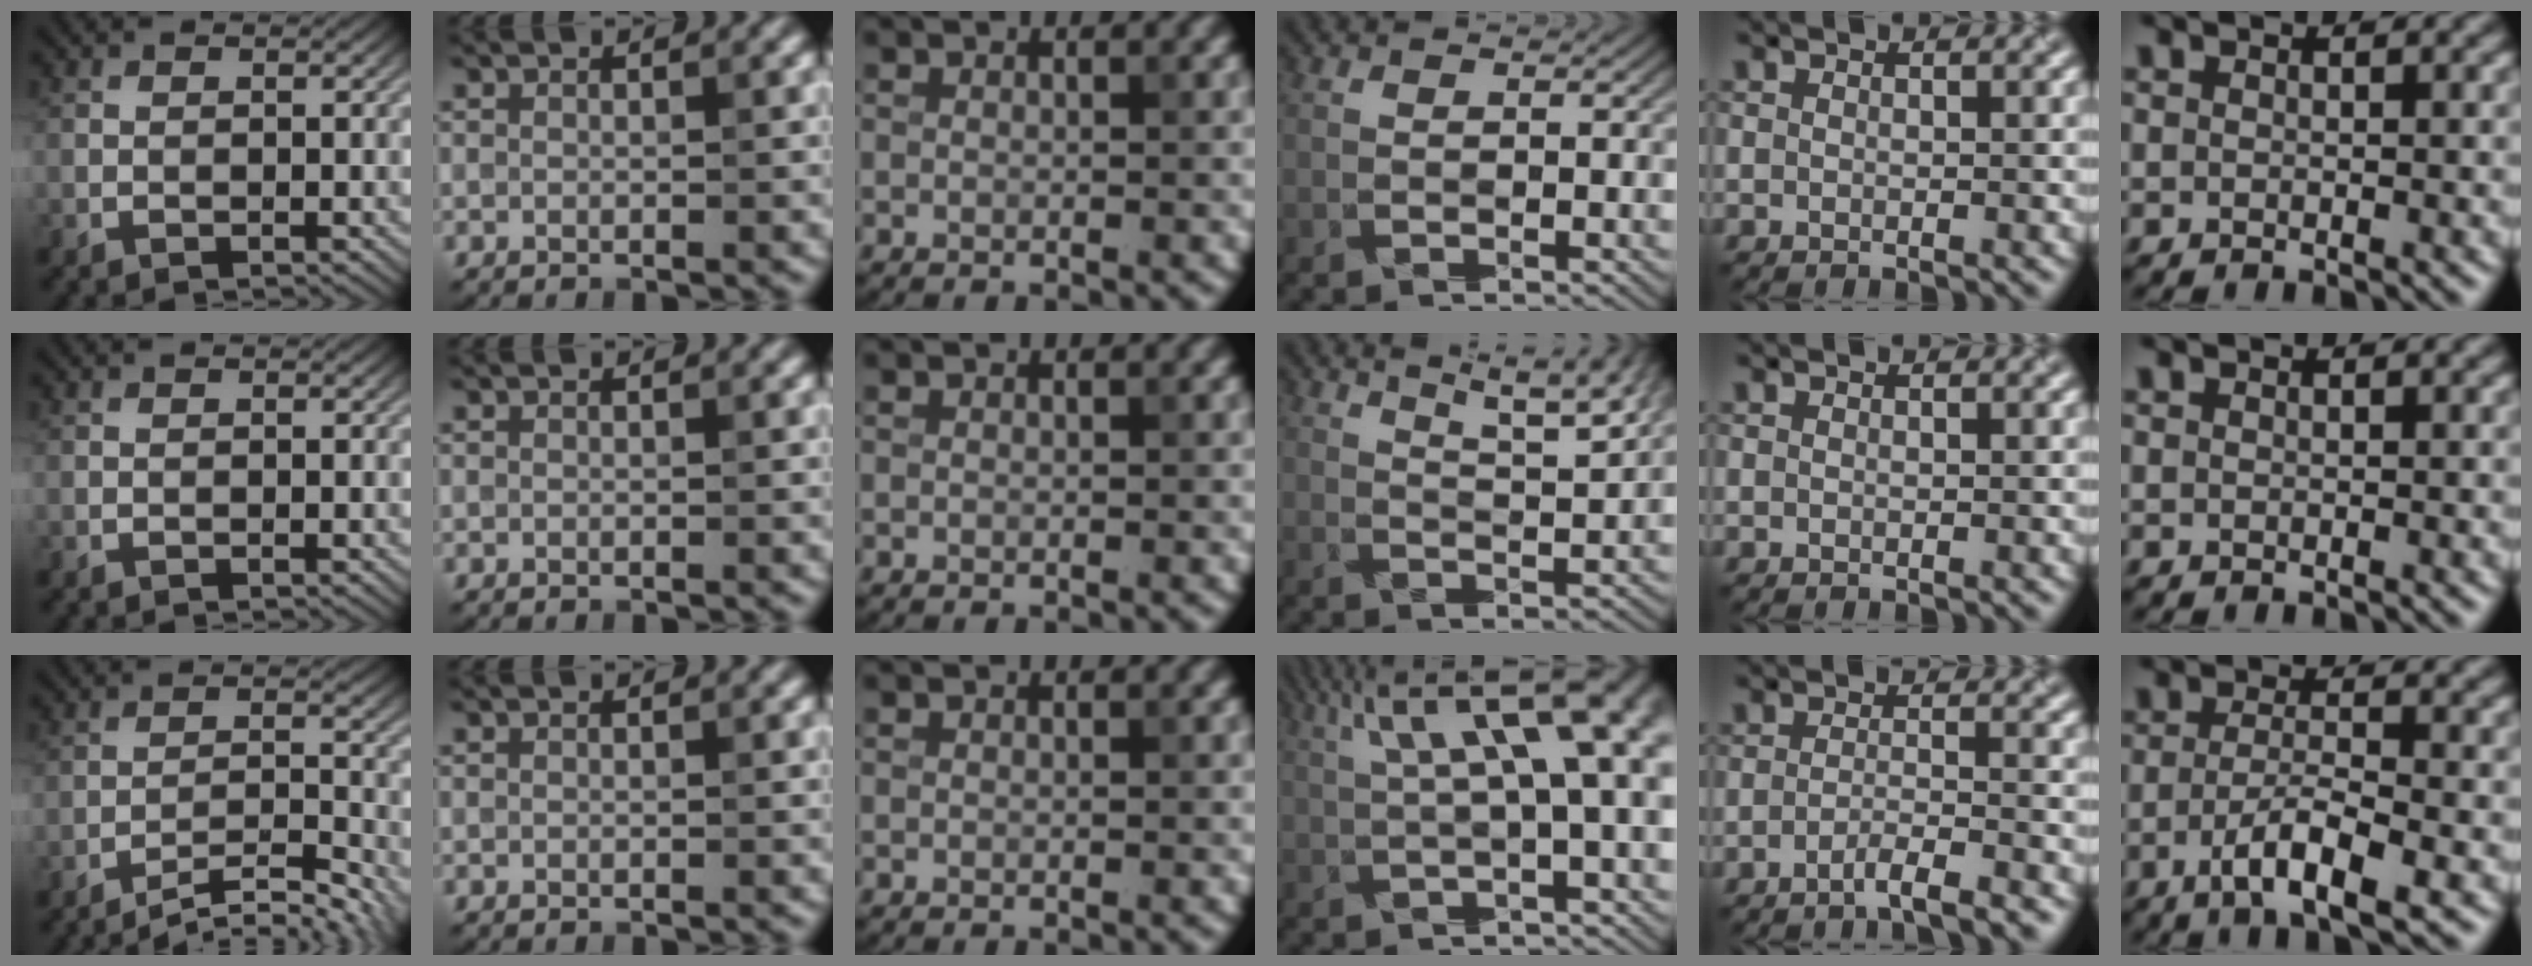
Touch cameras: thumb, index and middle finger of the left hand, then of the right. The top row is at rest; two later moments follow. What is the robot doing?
{"motion": "pour", "object": "sugar"}